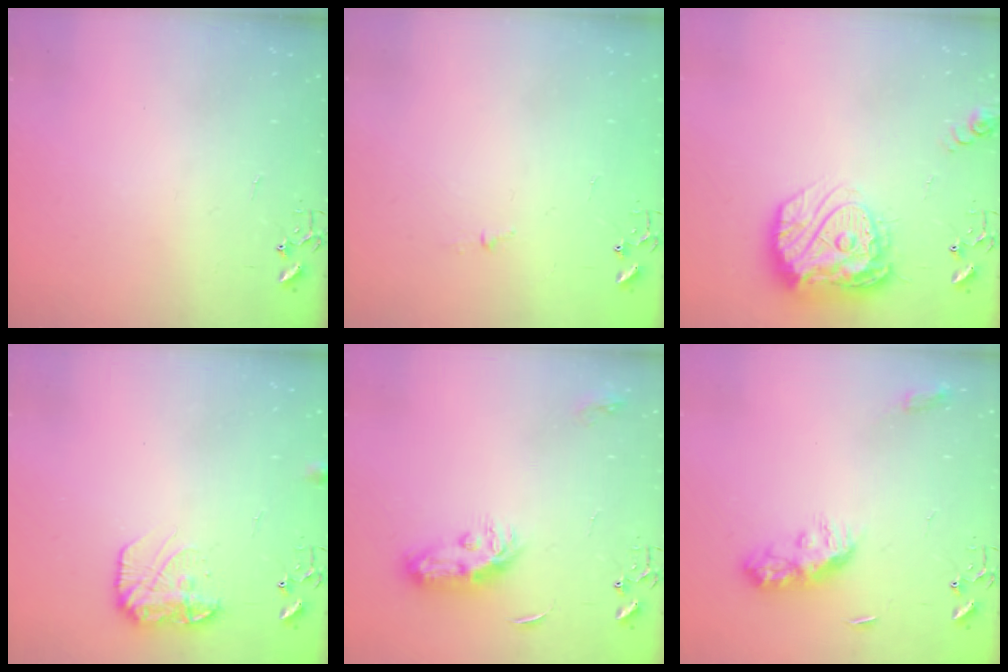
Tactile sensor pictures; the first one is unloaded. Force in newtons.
{"total": 3.1, "press": 3.1, "slide": 0.4}
{"total": 18.2, "press": 18.1, "slide": 1.7}
{"total": 11.5, "press": 11.4, "slide": 0.6}
{"total": 8.7, "press": 8.7, "slide": 0.4}
{"total": 9.9, "press": 9.9, "slide": 0.2}